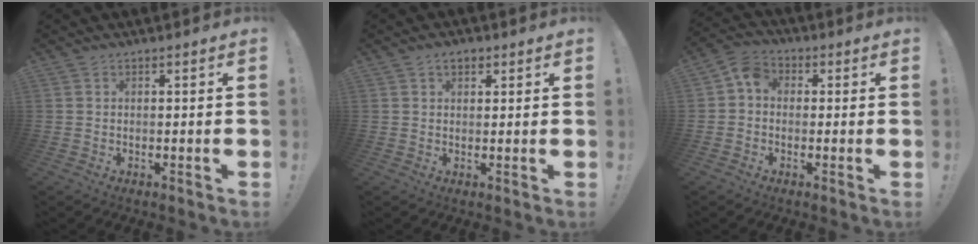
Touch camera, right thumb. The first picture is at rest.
{"total": 2.6, "force": [1.4, 1.6, 1.5], "torque": [-0.018, -0.003, 0.023]}
{"total": 5.7, "force": [-0.1, 4.6, 3.4], "torque": [-0.068, 0.017, 0.001]}